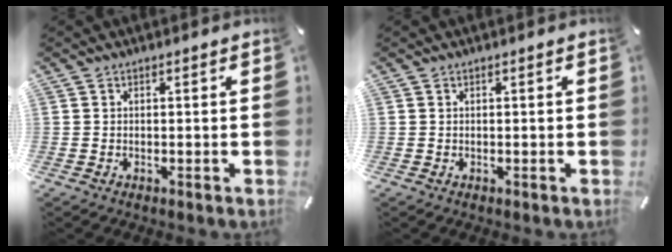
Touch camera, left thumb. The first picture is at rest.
{"total": 0.0}